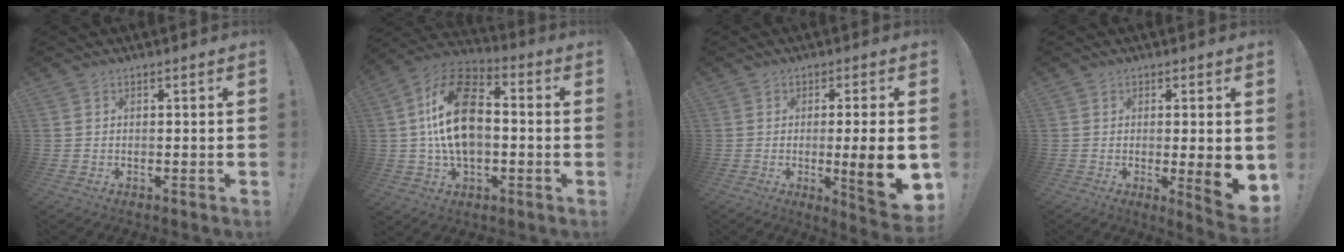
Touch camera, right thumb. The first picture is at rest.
{"total": 20.4, "force": [1.3, 13.9, 14.8], "torque": [-0.253, 0.027, 0.026]}
{"total": 12.2, "force": [-1.9, 1.3, 12.0], "torque": [-0.160, -0.005, -0.025]}
{"total": 7.7, "force": [-0.5, 0.7, 7.6], "torque": [-0.098, -0.011, -0.005]}